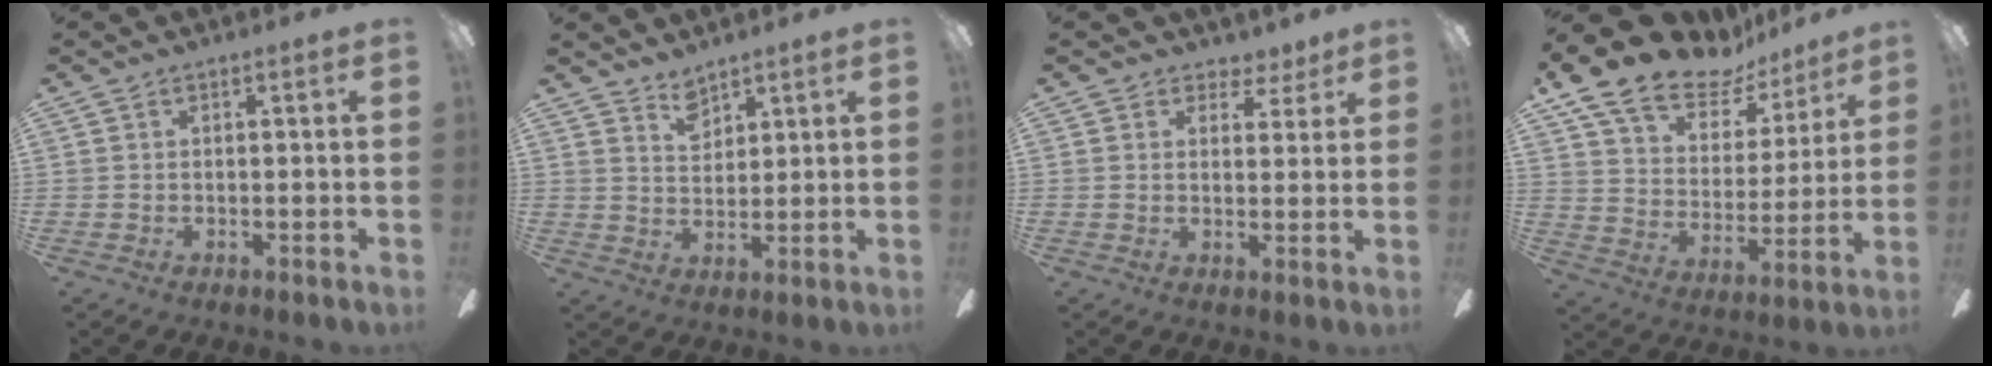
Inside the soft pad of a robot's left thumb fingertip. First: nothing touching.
{"total": 4.9, "force": [4.2, 2.3, 1.1], "torque": [-0.017, -0.019, 0.078]}
{"total": 4.1, "force": [3.1, 2.6, 0.6], "torque": [0.000, -0.012, 0.054]}
{"total": 16.8, "force": [13.1, 8.2, 6.6], "torque": [-0.119, -0.092, 0.234]}